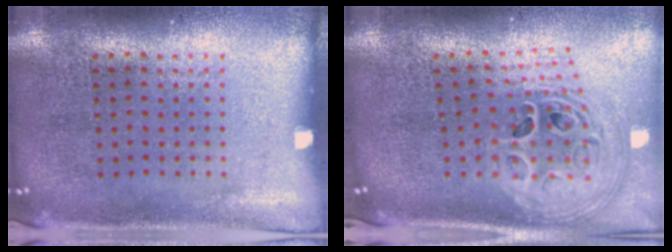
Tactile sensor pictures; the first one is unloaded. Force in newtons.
{"total": 2.8, "press": 2.0, "slide": 2.0}